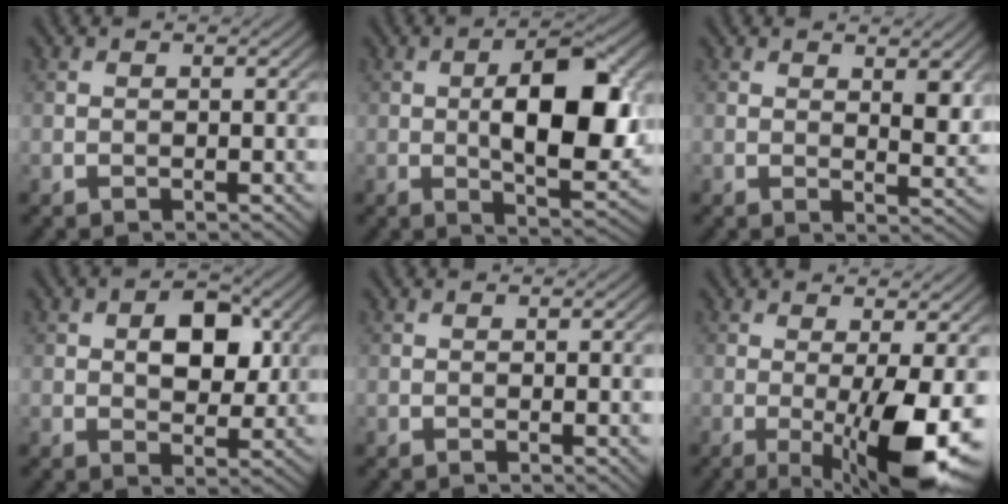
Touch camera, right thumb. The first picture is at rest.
{"total": 11.3, "force": [0.5, 4.7, 10.2], "torque": [-0.158, -0.001, 0.011]}
{"total": 3.9, "force": [1.7, 1.6, 3.1], "torque": [-0.053, -0.008, 0.032]}
{"total": 6.1, "force": [1.1, 3.8, 4.6], "torque": [-0.069, 0.000, 0.012]}
{"total": 1.1, "force": [-0.1, 0.1, 1.1], "torque": [-0.016, -0.003, -0.001]}
{"total": 10.1, "force": [-2.1, 1.9, 9.6], "torque": [-0.154, -0.004, -0.023]}